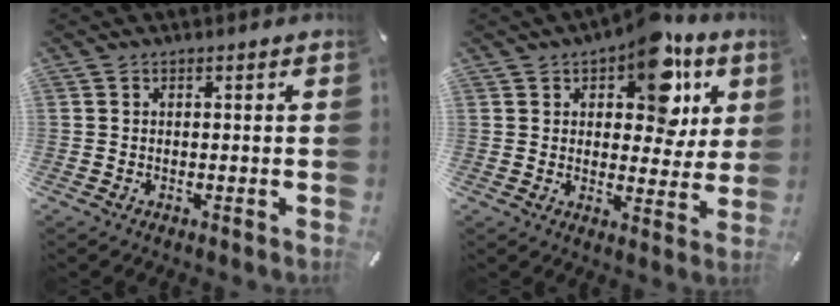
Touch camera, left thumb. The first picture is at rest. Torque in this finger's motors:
{"motor_torque": [2.41, 2.59, 1.51, -1.26, 0.38]}